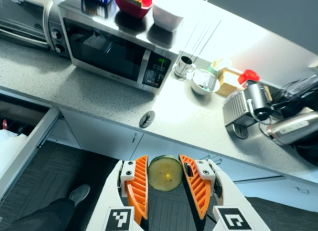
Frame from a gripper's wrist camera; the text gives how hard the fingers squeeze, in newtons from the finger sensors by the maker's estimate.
{"total": 9.5, "left": 9.8, "right": 9.3}